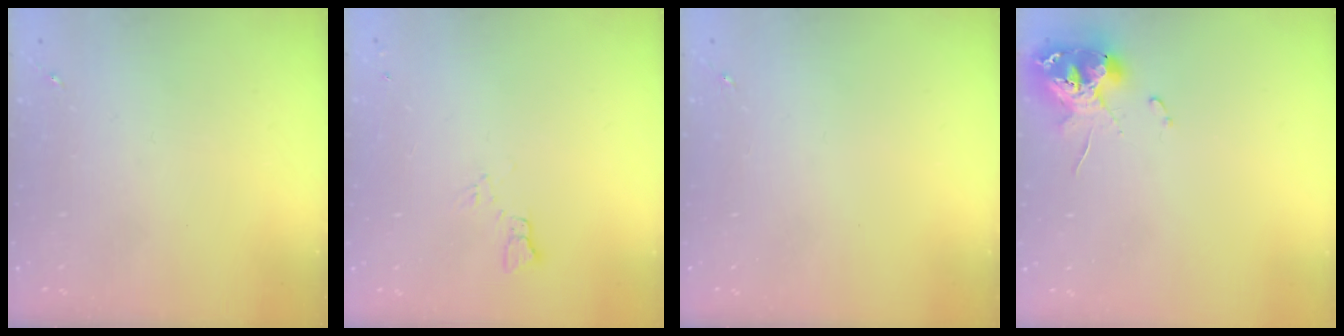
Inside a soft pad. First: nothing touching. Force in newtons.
{"total": 5.3, "press": 5.3, "slide": 0.4}
{"total": 0.0}
{"total": 11.1, "press": 11.0, "slide": 1.2}